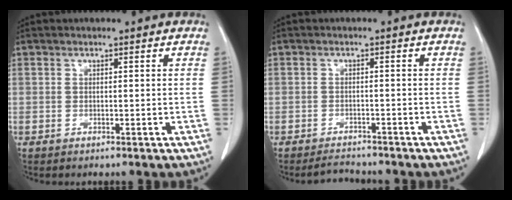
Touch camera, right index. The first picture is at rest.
{"total": 2.6, "force": [-2.6, 0.5, 0.1], "torque": [-0.003, -0.008, -0.039]}